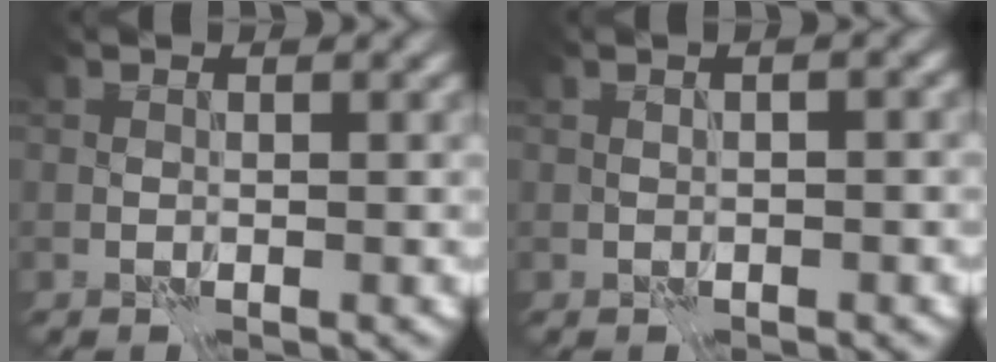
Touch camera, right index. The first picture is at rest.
{"total": 2.1, "force": [0.6, 0.9, 1.8], "torque": [-0.020, 0.006, -0.002]}